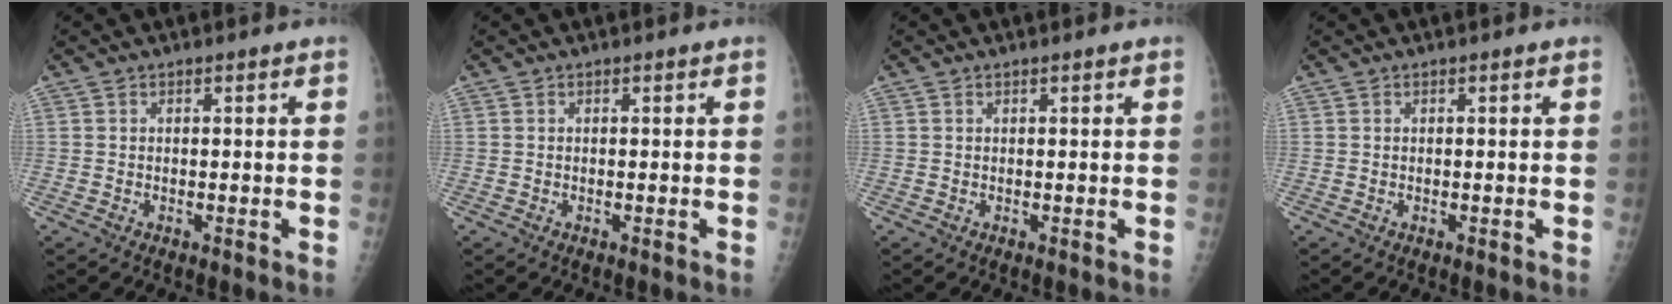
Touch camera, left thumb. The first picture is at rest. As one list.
[{"total": 0.0}, {"total": 0.0}, {"total": 0.0}]